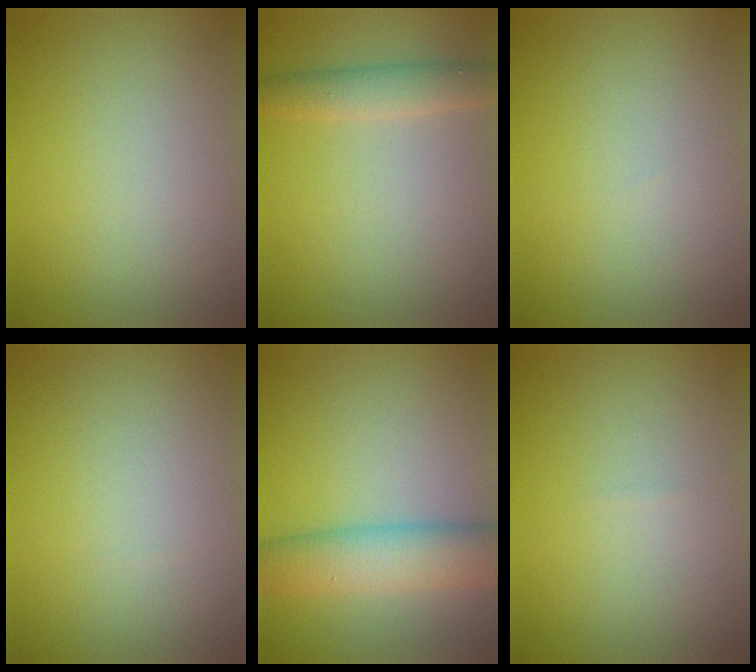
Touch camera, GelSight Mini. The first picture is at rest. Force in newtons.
{"total": 2.6, "press": 2.6, "slide": 0.0}
{"total": 0.0}
{"total": 0.0}
{"total": 6.0, "press": 5.9, "slide": 0.1}
{"total": 0.0}